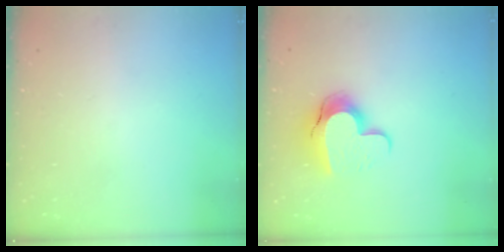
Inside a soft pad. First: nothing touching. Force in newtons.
{"total": 10.9, "press": 10.9, "slide": 1.0}